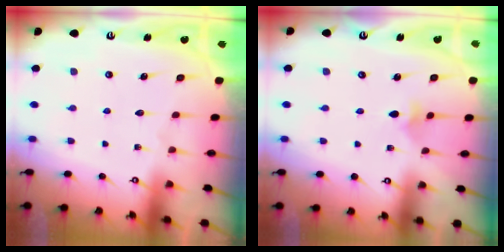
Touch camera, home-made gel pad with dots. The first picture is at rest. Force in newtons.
{"total": 2.7, "press": 2.6, "slide": 0.6}